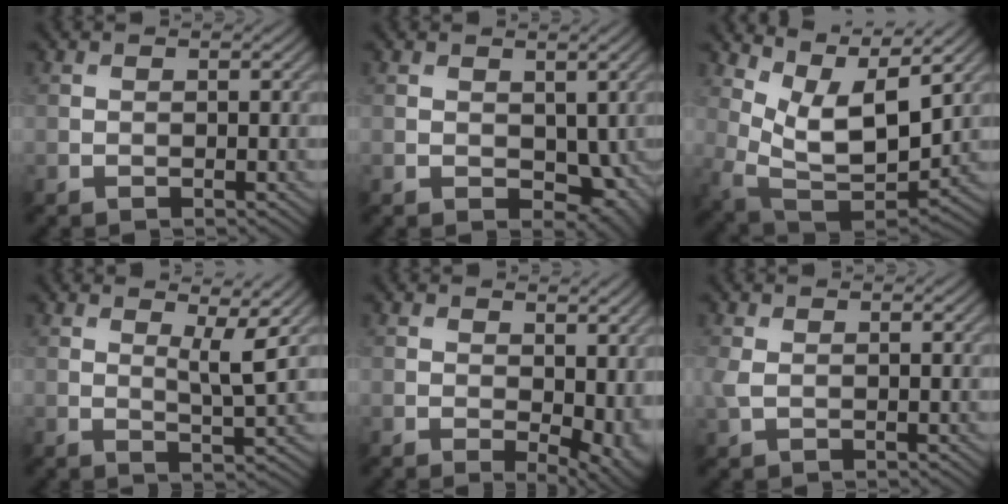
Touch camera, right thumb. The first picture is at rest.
{"total": 4.8, "force": [0.1, 3.4, 3.4], "torque": [-0.055, -0.018, 0.011]}
{"total": 11.5, "force": [5.7, 5.3, 8.5], "torque": [-0.188, 0.003, 0.109]}
{"total": 3.7, "force": [1.9, 0.4, 3.2], "torque": [-0.063, -0.004, 0.033]}
{"total": 6.6, "force": [0.2, 3.9, 5.3], "torque": [-0.065, -0.014, 0.012]}
{"total": 1.7, "force": [0.3, 1.0, 1.4], "torque": [-0.045, 0.001, 0.006]}